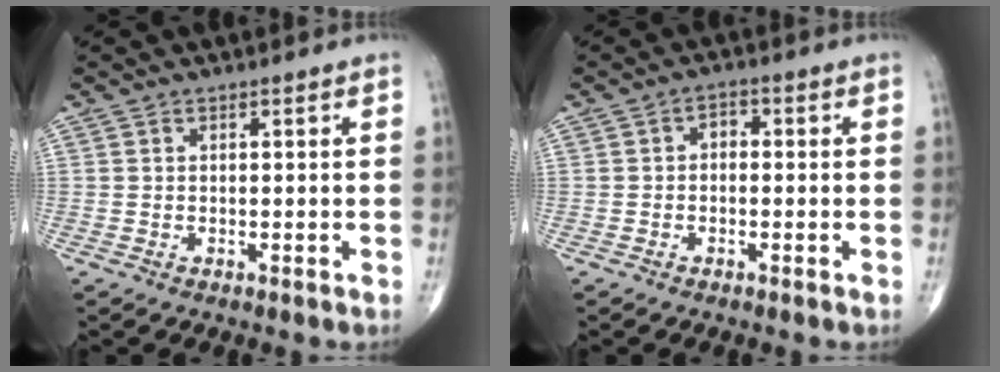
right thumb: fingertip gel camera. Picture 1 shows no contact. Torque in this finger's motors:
{"motor_torque": [-0.04, 0.02, 0.19, -0.02, 0.01]}